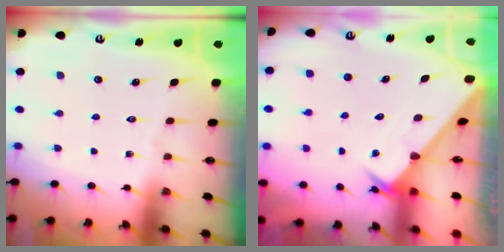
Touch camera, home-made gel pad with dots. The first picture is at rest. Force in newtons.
{"total": 2.2, "press": 2.2, "slide": 0.1}